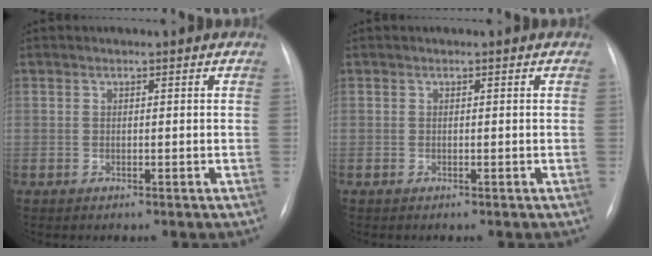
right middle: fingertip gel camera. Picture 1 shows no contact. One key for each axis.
{"total": 0.0}